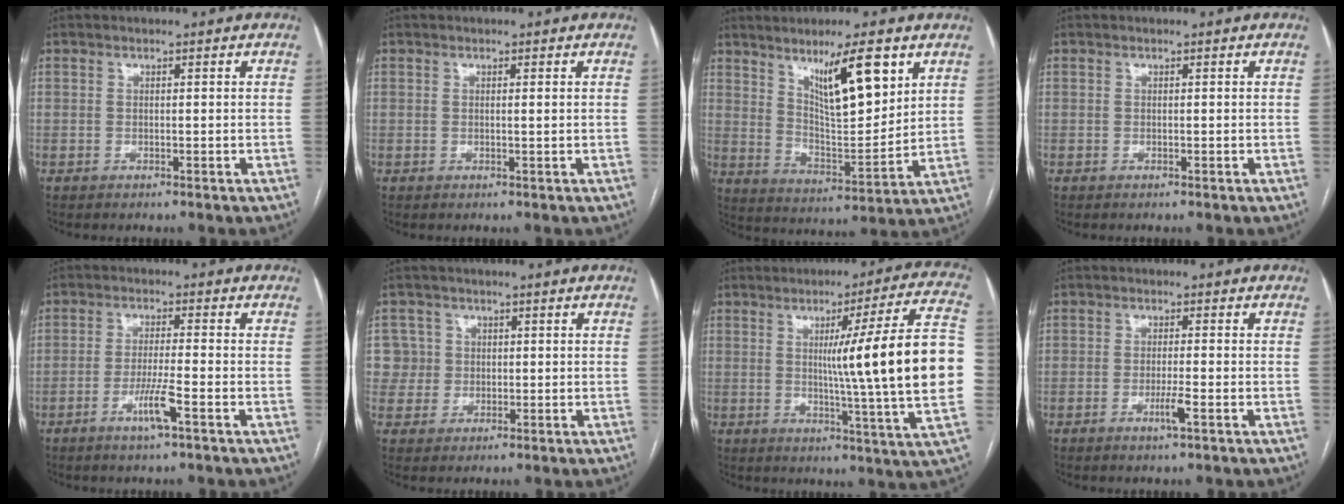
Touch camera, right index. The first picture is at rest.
{"total": 0.6, "force": [0.1, -0.1, 0.6], "torque": [-0.010, -0.001, 0.001]}
{"total": 12.3, "force": [6.6, 2.2, 10.2], "torque": [-0.174, -0.007, 0.120]}
{"total": 0.0}
{"total": 5.0, "force": [-2.5, -0.2, 4.4], "torque": [-0.084, -0.009, -0.049]}
{"total": 4.6, "force": [0.8, 4.6, -0.4], "torque": [0.026, 0.015, 0.016]}
{"total": 21.0, "force": [0.8, -2.0, 20.9], "torque": [-0.241, 0.003, -0.002]}
{"total": 2.7, "force": [-1.2, -0.1, 2.4], "torque": [-0.043, -0.004, -0.023]}